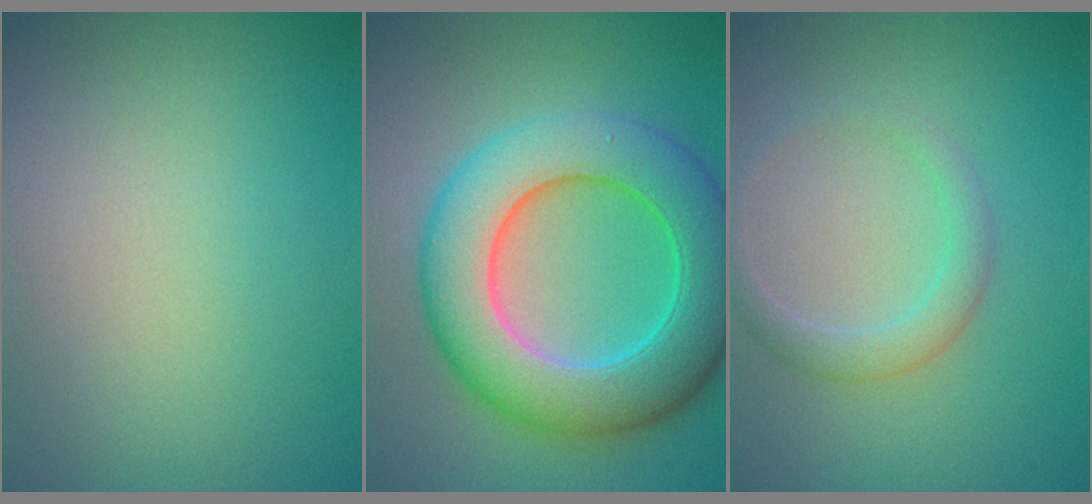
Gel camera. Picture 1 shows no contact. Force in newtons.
{"total": 10.6, "press": 10.6, "slide": 0.3}
{"total": 2.2, "press": 2.2, "slide": 0.1}